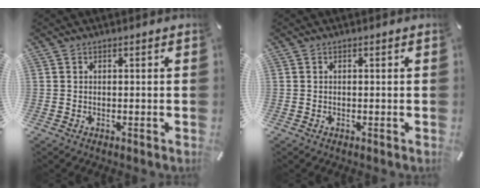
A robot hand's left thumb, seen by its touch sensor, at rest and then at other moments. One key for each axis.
{"total": 0.0}